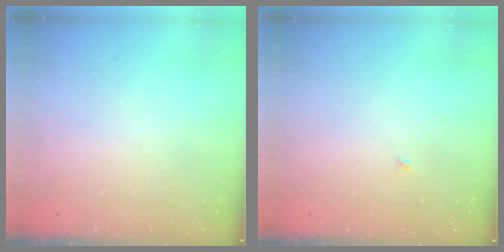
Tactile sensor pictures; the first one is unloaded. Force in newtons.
{"total": 1.9, "press": 1.9, "slide": 0.2}